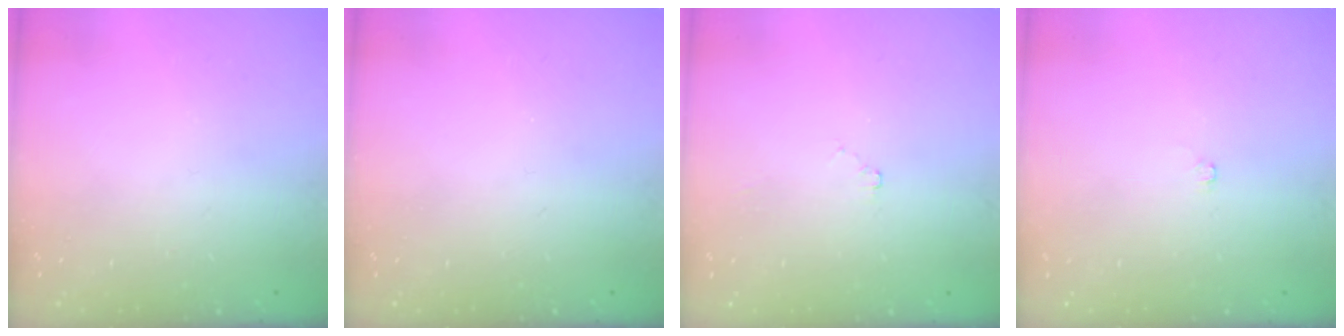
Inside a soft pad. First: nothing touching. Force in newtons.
{"total": 0.0}
{"total": 1.8, "press": 1.7, "slide": 0.4}
{"total": 2.6, "press": 2.6, "slide": 0.3}